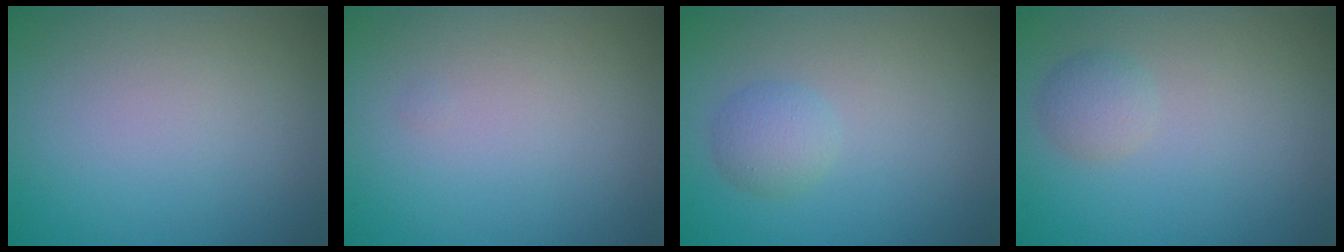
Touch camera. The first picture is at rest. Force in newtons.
{"total": 0.0}
{"total": 1.9, "press": 1.9, "slide": 0.1}
{"total": 1.5, "press": 1.5, "slide": 0.0}